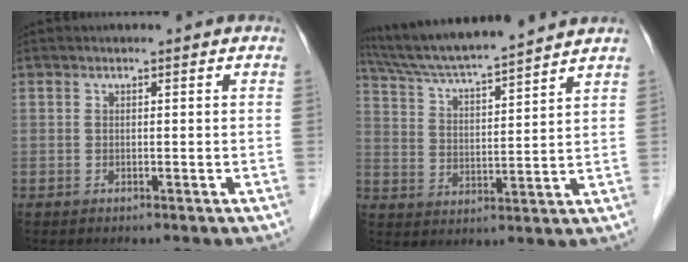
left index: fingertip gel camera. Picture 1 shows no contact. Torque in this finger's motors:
{"motor_torque": [0.17, -0.45, 0.24, 0.10]}